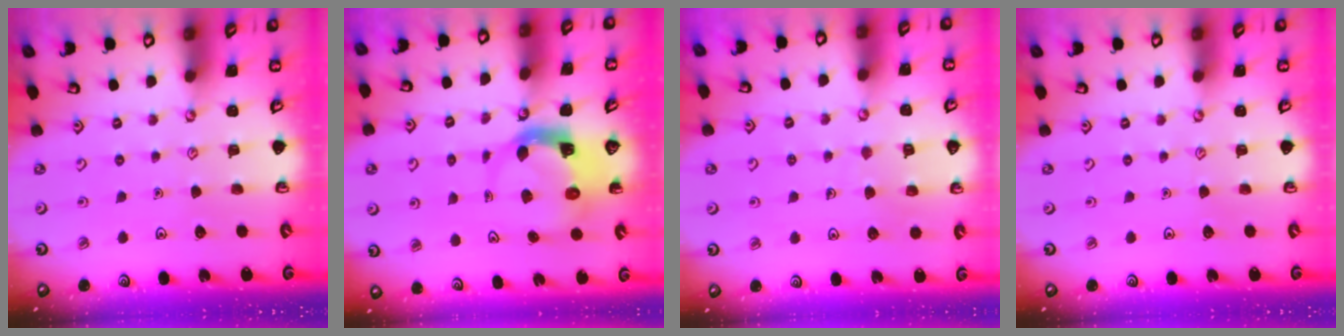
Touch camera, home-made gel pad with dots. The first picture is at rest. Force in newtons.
{"total": 4.6, "press": 4.6, "slide": 0.6}
{"total": 5.6, "press": 5.6, "slide": 0.5}
{"total": 0.0}